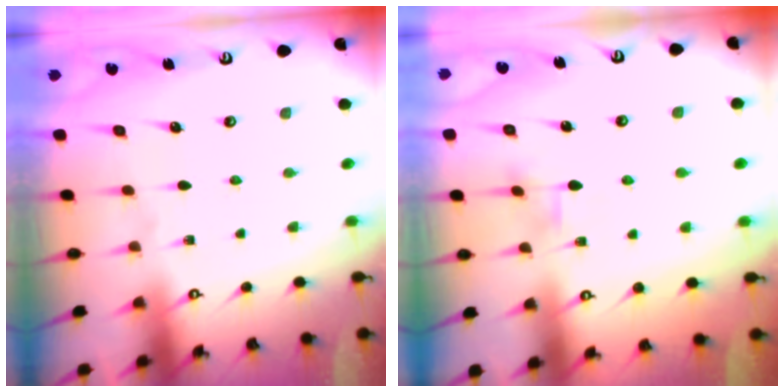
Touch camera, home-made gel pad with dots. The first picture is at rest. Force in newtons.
{"total": 1.9, "press": 1.9, "slide": 0.2}